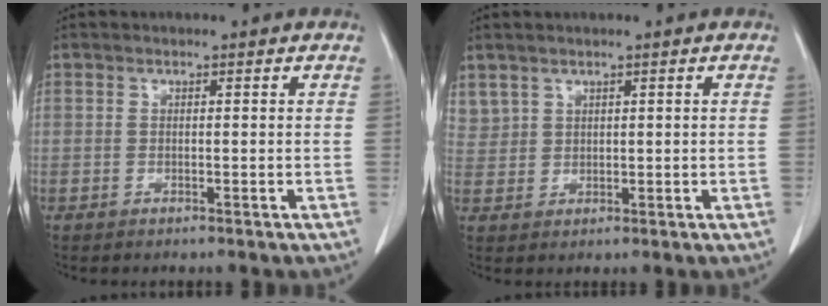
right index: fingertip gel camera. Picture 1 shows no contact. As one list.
[{"total": 2.3, "force": [1.7, 1.5, 0.2], "torque": [0.003, 0.006, 0.035]}]